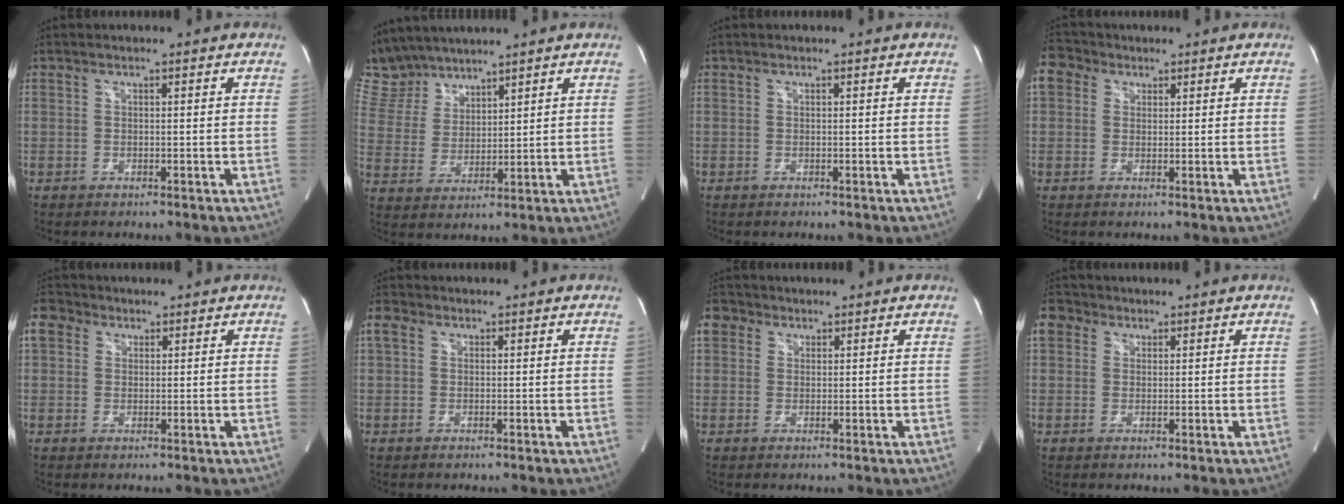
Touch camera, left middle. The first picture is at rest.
{"total": 8.6, "force": [8.1, 2.8, 0.8], "torque": [-0.033, 0.017, 0.178]}
{"total": 0.0}
{"total": 5.1, "force": [2.3, 4.2, 1.7], "torque": [-0.046, 0.028, 0.046]}
{"total": 4.4, "force": [1.9, 3.5, 1.7], "torque": [-0.045, 0.023, 0.038]}
{"total": 2.5, "force": [0.8, 1.9, 1.3], "torque": [-0.040, 0.019, 0.016]}
{"total": 3.4, "force": [1.5, 2.9, 1.0], "torque": [-0.023, 0.016, 0.028]}
{"total": 3.7, "force": [1.6, 3.1, 1.2], "torque": [-0.029, 0.018, 0.031]}